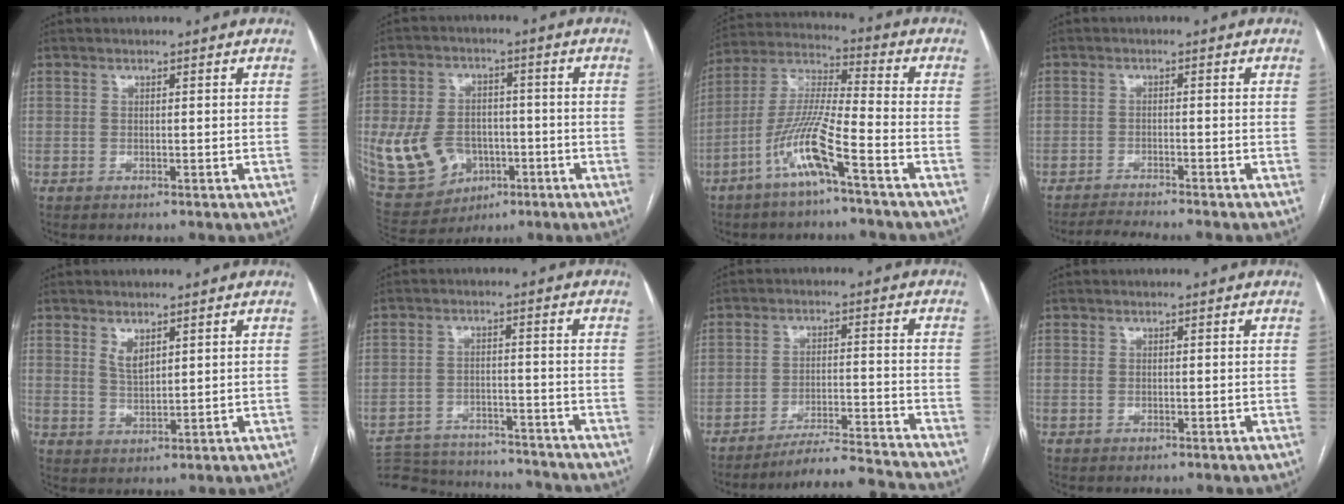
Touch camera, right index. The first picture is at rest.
{"total": 13.9, "force": [-3.2, 10.7, 8.3], "torque": [-0.192, 0.014, -0.030]}
{"total": 11.4, "force": [-5.9, 0.4, 9.7], "torque": [-0.204, 0.000, -0.121]}
{"total": 5.0, "force": [-4.6, -1.0, 1.6], "torque": [-0.026, -0.014, -0.075]}
{"total": 3.0, "force": [1.9, 1.1, 2.0], "torque": [-0.041, -0.006, 0.045]}
{"total": 18.3, "force": [-17.1, 3.9, 5.3], "torque": [-0.127, -0.009, -0.243]}
{"total": 11.0, "force": [-10.6, -2.3, 1.9], "torque": [-0.018, -0.002, -0.171]}
{"total": 0.8, "force": [0.2, 0.6, 0.4], "torque": [-0.007, 0.002, 0.004]}